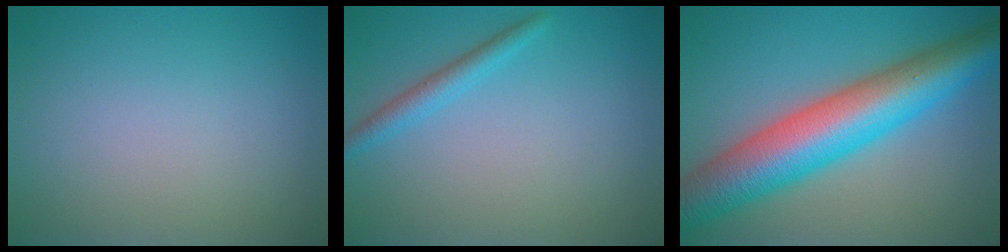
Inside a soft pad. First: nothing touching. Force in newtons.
{"total": 1.9, "press": 1.9, "slide": 0.1}
{"total": 11.2, "press": 11.2, "slide": 0.2}